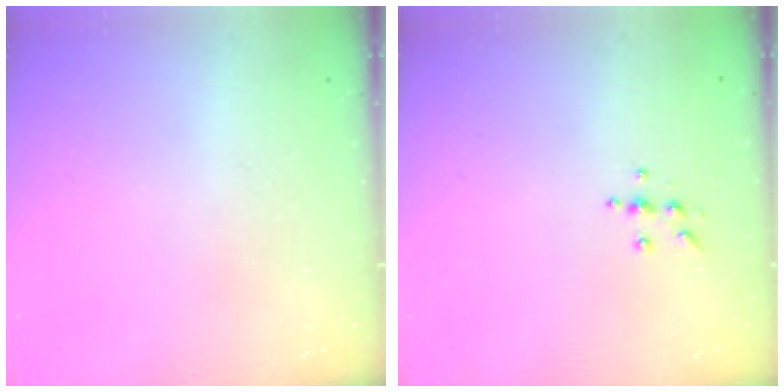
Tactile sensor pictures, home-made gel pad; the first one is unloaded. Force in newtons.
{"total": 5.6, "press": 5.6, "slide": 0.7}